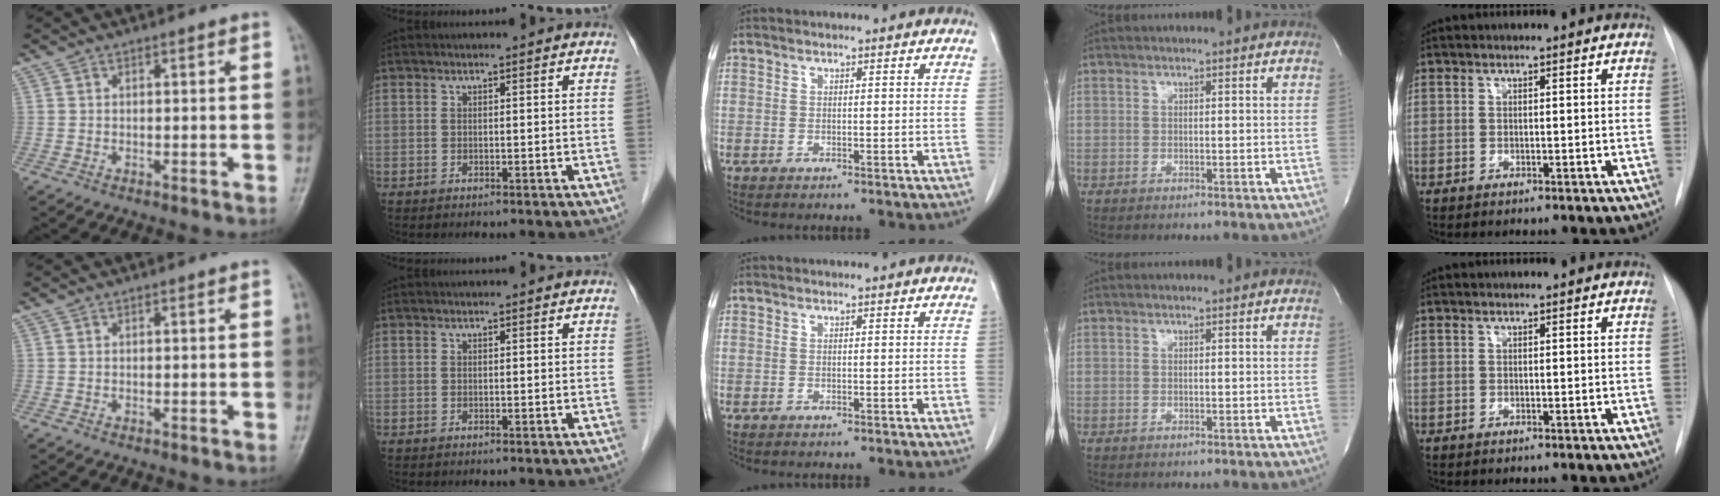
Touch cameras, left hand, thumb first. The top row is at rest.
{}